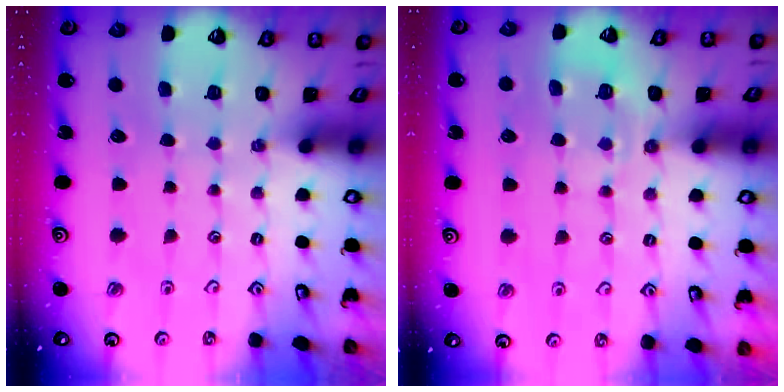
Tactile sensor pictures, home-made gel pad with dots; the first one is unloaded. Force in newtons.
{"total": 6.4, "press": 6.3, "slide": 1.0}